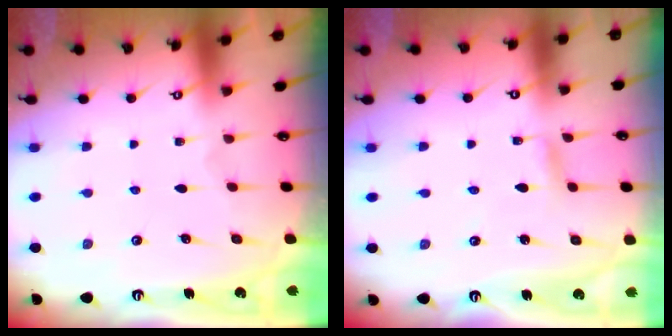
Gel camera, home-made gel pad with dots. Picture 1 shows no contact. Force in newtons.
{"total": 3.1, "press": 3.0, "slide": 0.3}